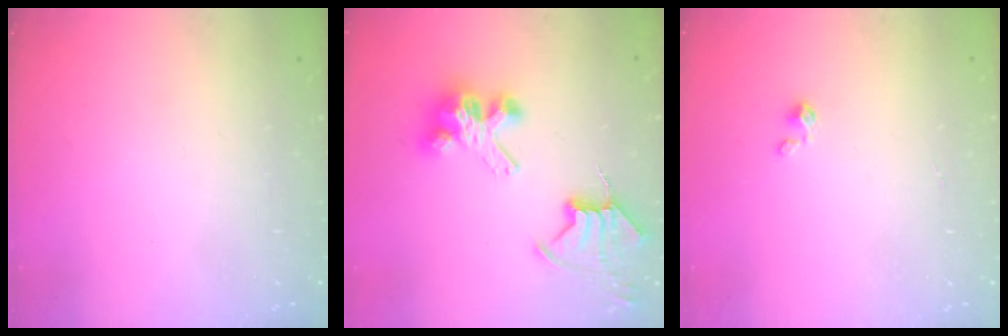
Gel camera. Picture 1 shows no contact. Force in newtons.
{"total": 9.8, "press": 9.7, "slide": 1.2}
{"total": 2.3, "press": 2.2, "slide": 0.3}